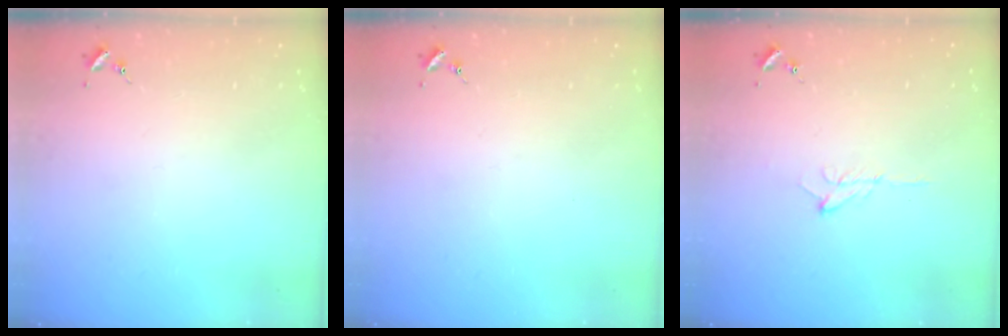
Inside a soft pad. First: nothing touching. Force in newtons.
{"total": 0.0}
{"total": 6.5, "press": 6.5, "slide": 0.8}